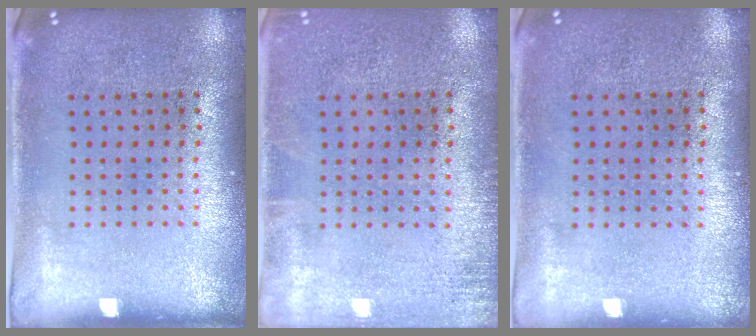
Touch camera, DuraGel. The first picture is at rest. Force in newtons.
{"total": 1.4, "press": 1.4, "slide": 0.2}
{"total": 0.0}